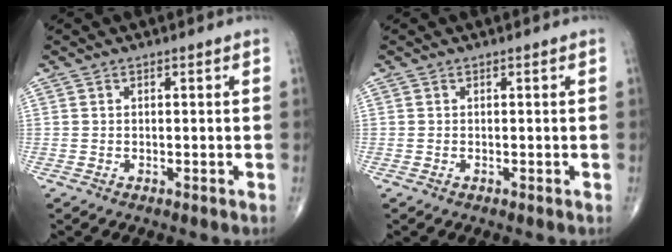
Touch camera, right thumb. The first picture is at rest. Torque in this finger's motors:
{"motor_torque": [0.40, 0.73, -0.25, 0.07, 0.04]}